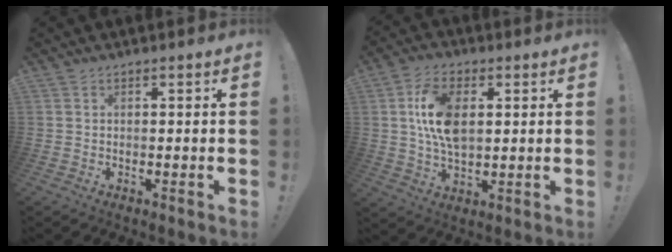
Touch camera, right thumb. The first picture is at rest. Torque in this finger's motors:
{"motor_torque": [1.92, 1.87, 0.94, -0.64, 0.48]}